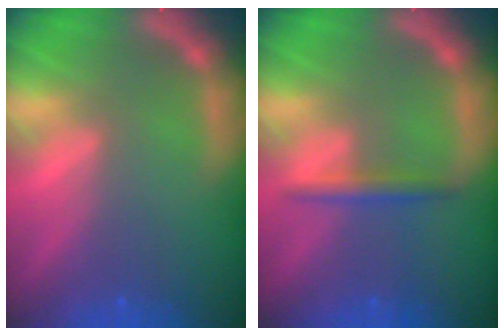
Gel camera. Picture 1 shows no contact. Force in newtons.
{"total": 1.9}